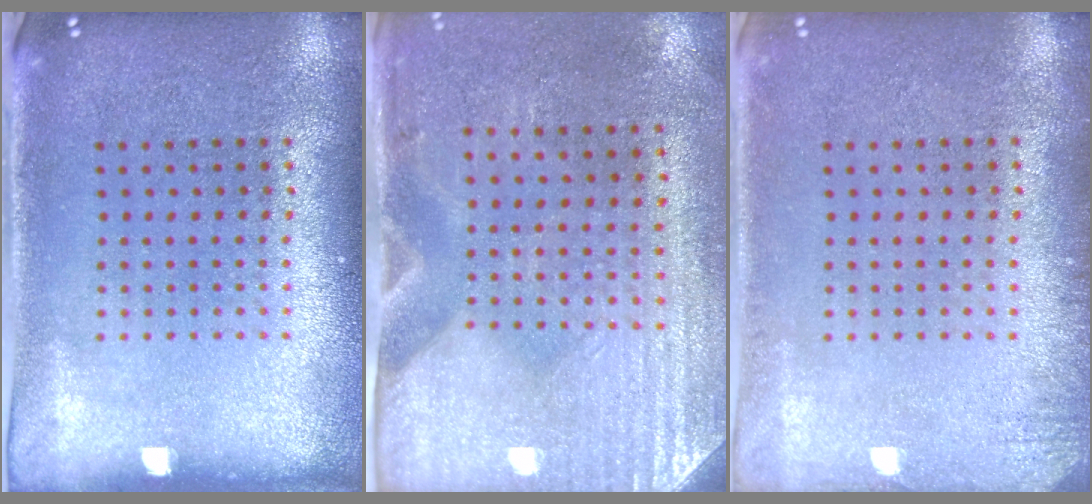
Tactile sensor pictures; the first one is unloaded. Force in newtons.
{"total": 3.0, "press": 2.6, "slide": 1.5}
{"total": 1.4, "press": 1.4, "slide": 0.2}